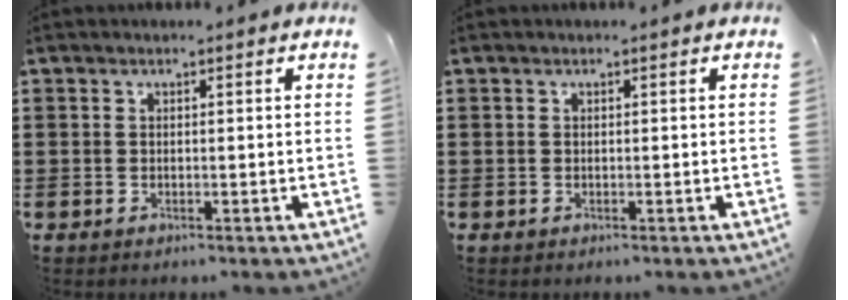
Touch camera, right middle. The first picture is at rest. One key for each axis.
{"total": 0.0}